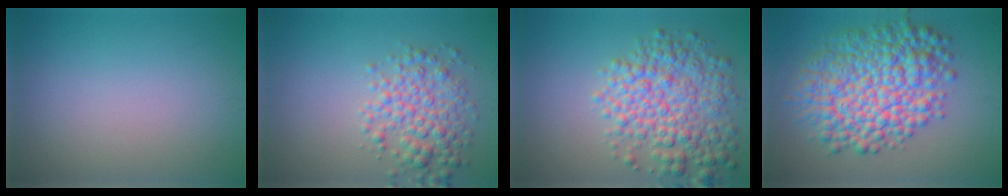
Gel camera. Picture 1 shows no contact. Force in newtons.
{"total": 4.0, "press": 4.0, "slide": 0.1}
{"total": 6.6, "press": 6.6, "slide": 0.2}
{"total": 10.0, "press": 10.0, "slide": 0.1}